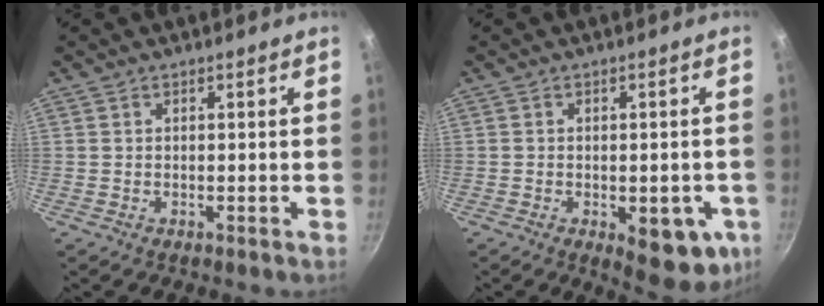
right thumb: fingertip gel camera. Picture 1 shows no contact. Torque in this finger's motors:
{"motor_torque": [-0.15, 0.00, -0.04, 0.02, 0.25]}